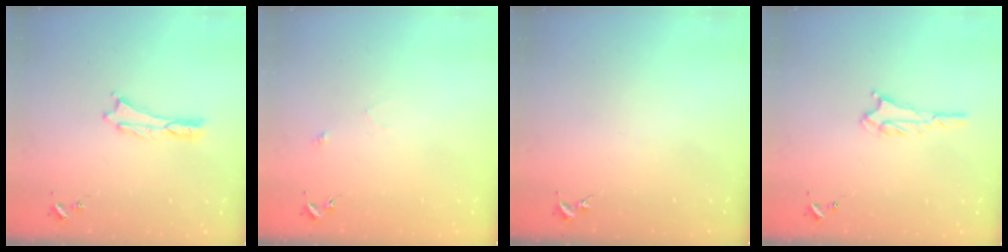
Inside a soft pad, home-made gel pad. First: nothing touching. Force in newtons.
{"total": 2.5, "press": 2.5, "slide": 0.2}
{"total": 0.0}
{"total": 1.6, "press": 1.6, "slide": 0.1}